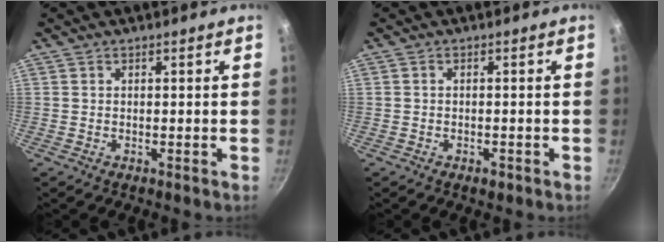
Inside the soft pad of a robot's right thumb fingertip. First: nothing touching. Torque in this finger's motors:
{"motor_torque": [-0.26, -0.16, -0.16, 0.14, 0.06]}